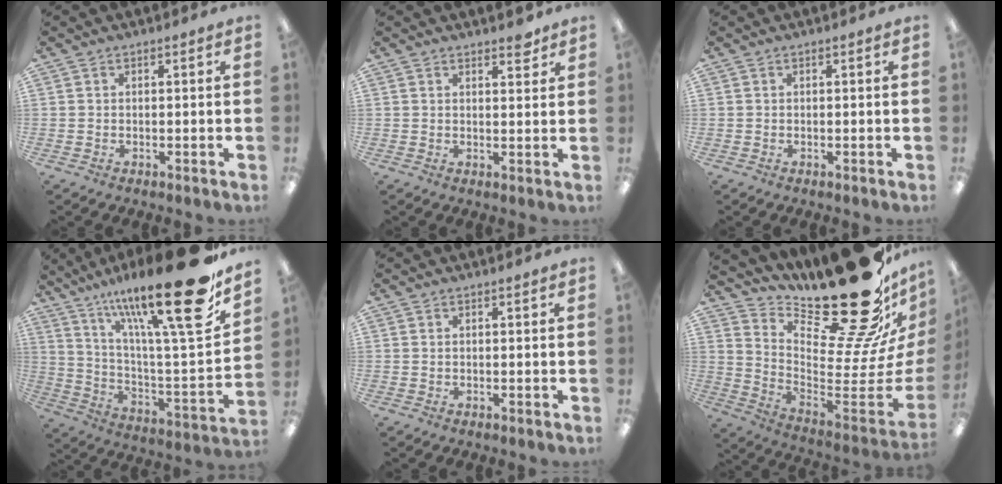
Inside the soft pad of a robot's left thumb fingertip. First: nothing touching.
{"total": 2.8, "force": [2.4, 1.0, 1.1], "torque": [0.001, -0.014, 0.039]}
{"total": 0.0}
{"total": 26.8, "force": [18.1, 5.0, 19.1], "torque": [-0.297, -0.118, 0.289]}
{"total": 0.0}
{"total": 27.9, "force": [19.2, 8.3, 18.4], "torque": [-0.221, -0.170, 0.335]}